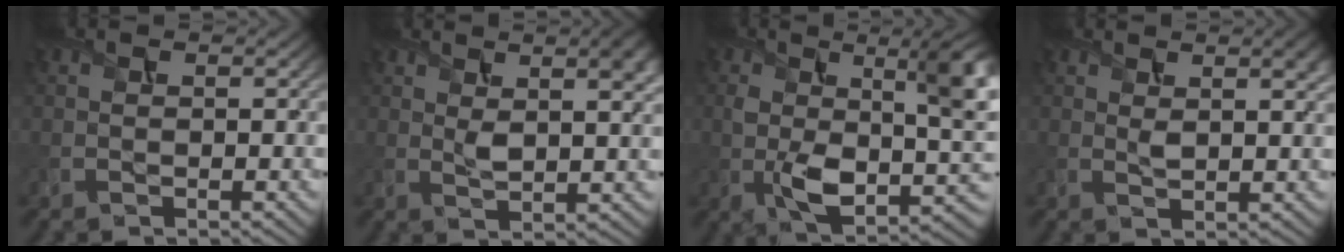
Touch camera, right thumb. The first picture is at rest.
{"total": 5.4, "force": [2.2, 2.1, 4.4], "torque": [-0.075, 0.004, 0.039]}
{"total": 11.8, "force": [0.3, 5.9, 10.1], "torque": [-0.171, -0.020, 0.009]}
{"total": 3.3, "force": [1.6, 1.1, 2.6], "torque": [-0.048, 0.000, 0.029]}